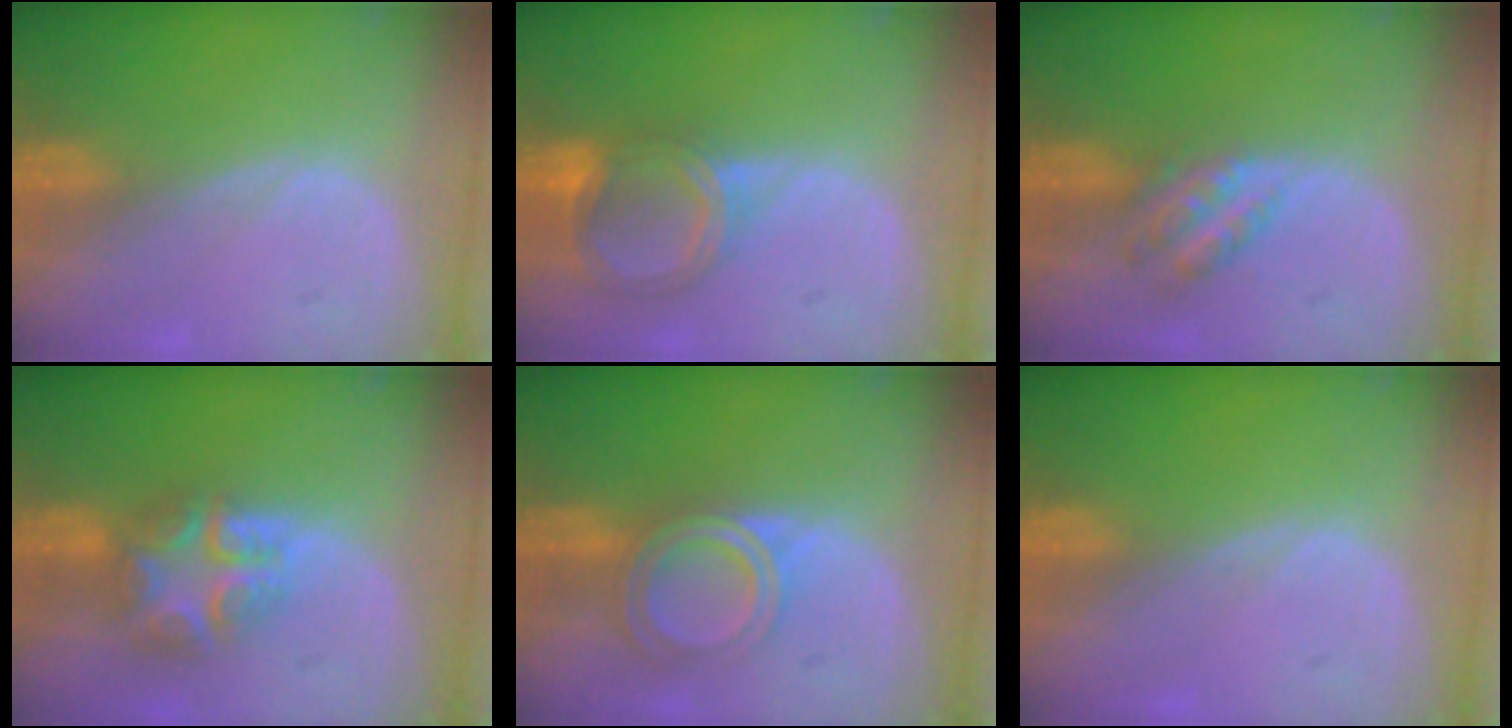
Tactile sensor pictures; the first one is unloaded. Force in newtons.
{"total": 6.2, "press": 5.7, "slide": 2.5}
{"total": 4.6, "press": 4.1, "slide": 2.2}
{"total": 7.7, "press": 6.7, "slide": 3.7}
{"total": 6.4, "press": 5.4, "slide": 3.4}
{"total": 0.0}